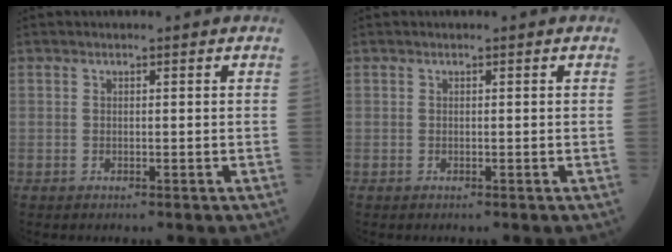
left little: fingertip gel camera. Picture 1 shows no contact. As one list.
[{"total": 0.0}]